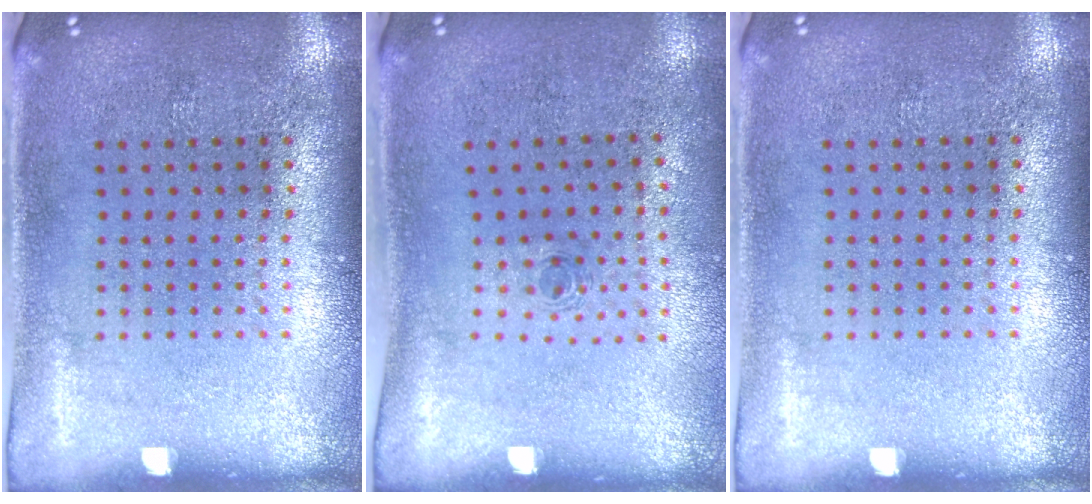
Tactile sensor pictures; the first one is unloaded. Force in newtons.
{"total": 0.6, "press": 0.2, "slide": 0.6}
{"total": 0.0}